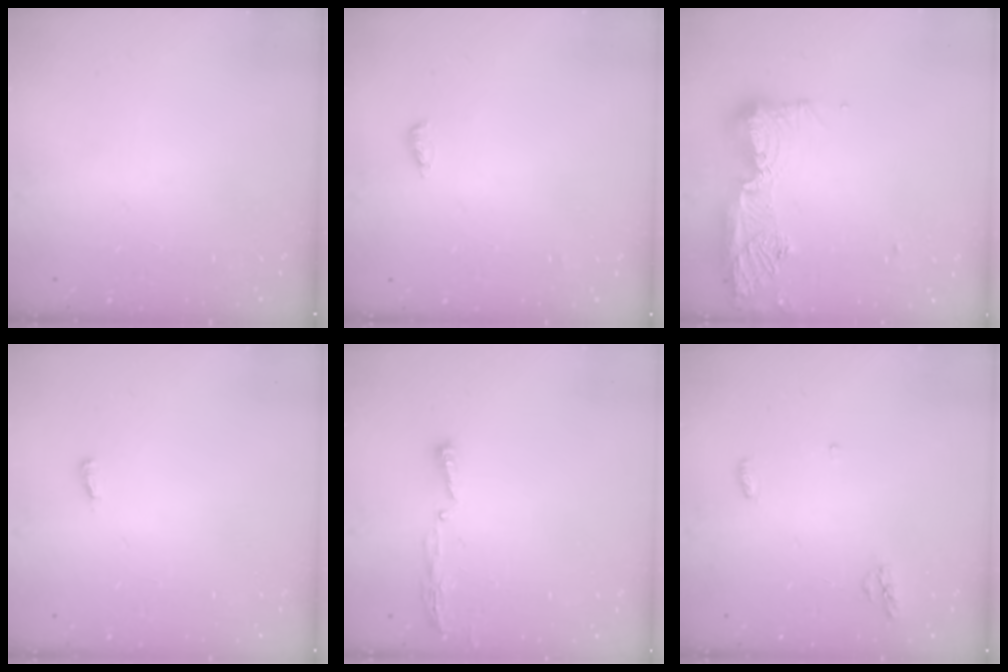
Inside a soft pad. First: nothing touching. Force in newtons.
{"total": 4.0, "press": 3.9, "slide": 1.1}
{"total": 17.6, "press": 16.5, "slide": 6.2}
{"total": 2.6, "press": 2.4, "slide": 1.0}
{"total": 3.4, "press": 3.4, "slide": 0.4}
{"total": 4.2, "press": 4.1, "slide": 0.9}